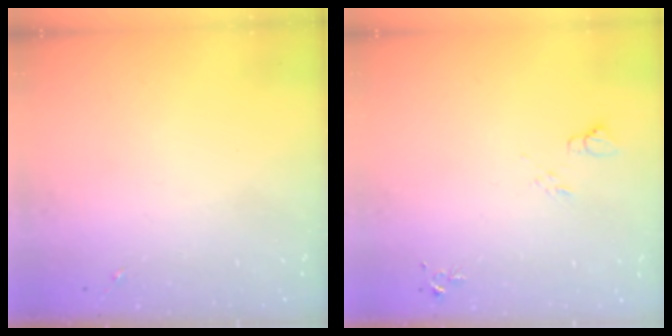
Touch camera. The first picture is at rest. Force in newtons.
{"total": 6.5, "press": 6.5, "slide": 0.8}